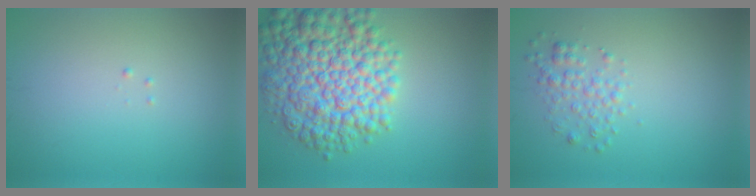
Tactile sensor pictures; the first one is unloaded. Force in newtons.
{"total": 10.8, "press": 10.8, "slide": 0.3}
{"total": 2.0, "press": 2.0, "slide": 0.1}